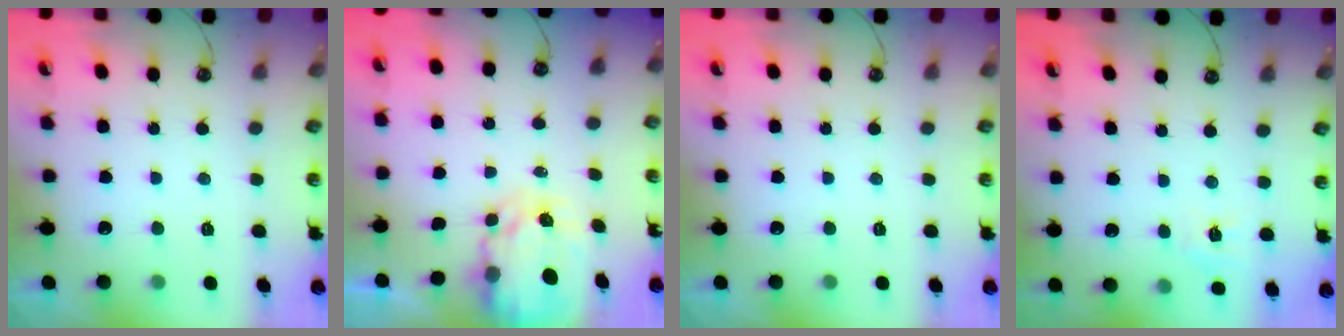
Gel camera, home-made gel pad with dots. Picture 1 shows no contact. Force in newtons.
{"total": 5.0, "press": 5.0, "slide": 0.4}
{"total": 0.0}
{"total": 5.3, "press": 5.2, "slide": 0.5}